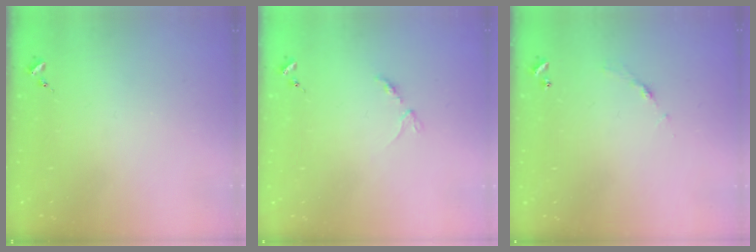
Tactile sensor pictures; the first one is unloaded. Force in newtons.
{"total": 4.2, "press": 4.2, "slide": 0.6}
{"total": 5.1, "press": 5.1, "slide": 0.5}